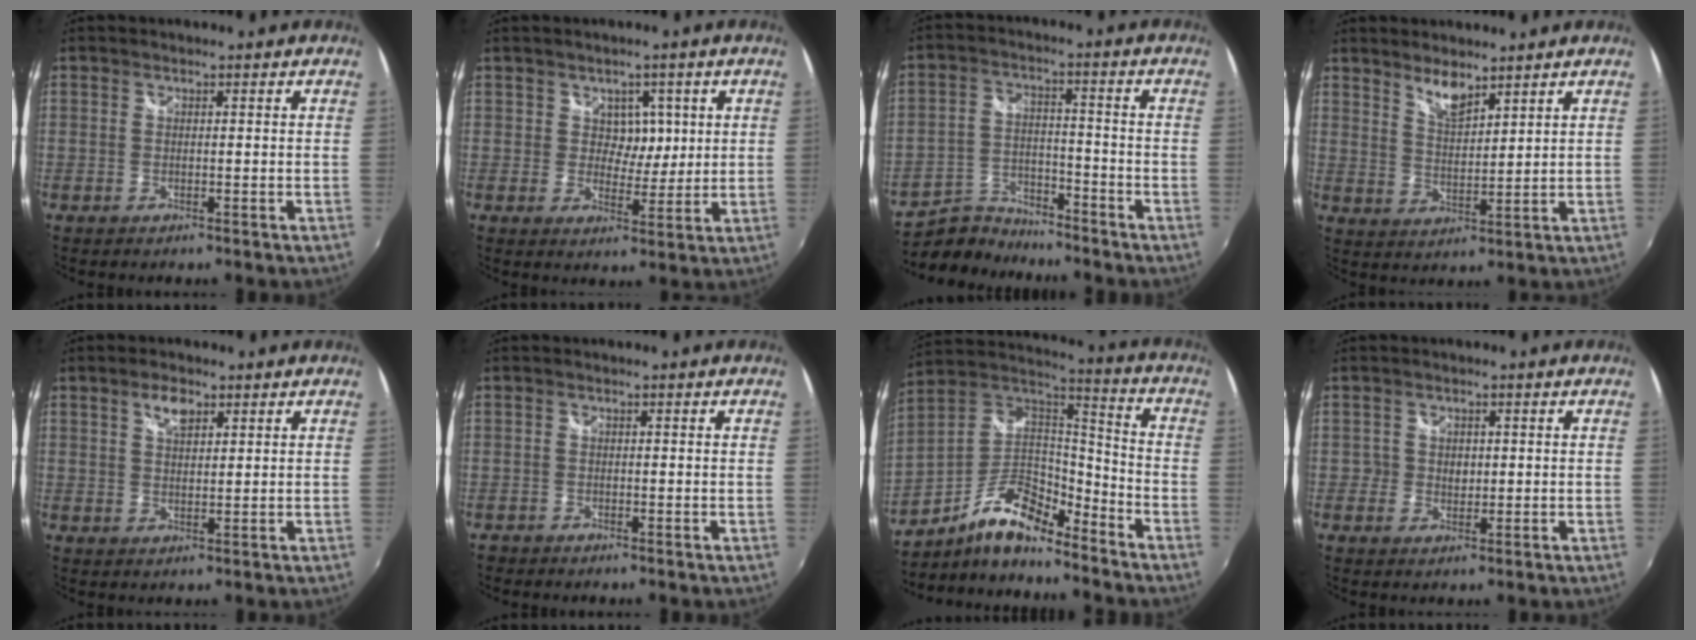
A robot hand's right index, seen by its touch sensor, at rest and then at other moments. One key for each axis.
{"total": 4.5, "fx": 1.5, "fy": 3.8, "fz": 1.9, "tx": -0.021, "ty": 0.001, "tz": 0.026}
{"total": 8.5, "fx": -7.9, "fy": 2.9, "fz": 1.2, "tx": -0.045, "ty": 0.015, "tz": -0.143}
{"total": 4.9, "fx": 4.1, "fy": 1.0, "fz": 2.6, "tx": -0.044, "ty": -0.001, "tz": 0.076}
{"total": 3.7, "fx": 2.2, "fy": 1.7, "fz": 2.5, "tx": -0.041, "ty": 0.007, "tz": 0.039}
{"total": 0.9, "fx": -0.8, "fy": 0.5, "fz": -0.1, "tx": -0.004, "ty": 0.001, "tz": -0.015}
{"total": 14.0, "fx": -10.2, "fy": 4.5, "fz": 8.4, "tx": -0.170, "ty": 0.013, "tz": -0.193}
{"total": 2.3, "fx": 0.1, "fy": 2.2, "fz": 0.8, "tx": -0.013, "ty": 0.003, "tz": -0.001}